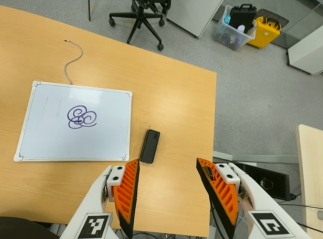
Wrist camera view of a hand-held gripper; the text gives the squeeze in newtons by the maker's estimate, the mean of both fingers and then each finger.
{"total": 0.0}